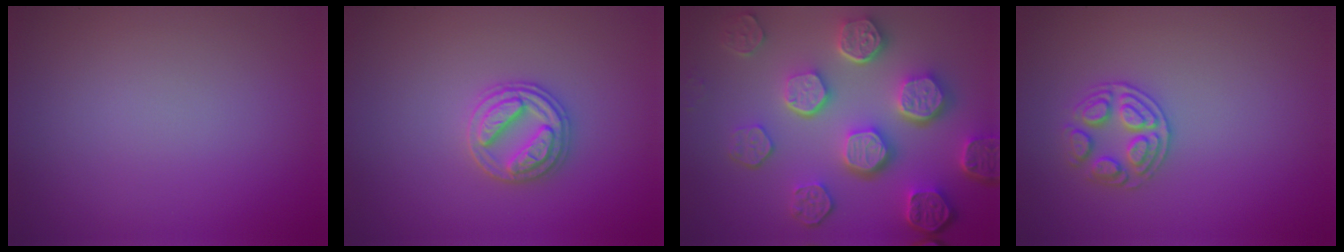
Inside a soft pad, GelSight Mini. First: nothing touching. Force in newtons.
{"total": 2.9, "press": 2.8, "slide": 0.4}
{"total": 8.4, "press": 6.2, "slide": 5.6}
{"total": 2.6, "press": 2.5, "slide": 0.8}